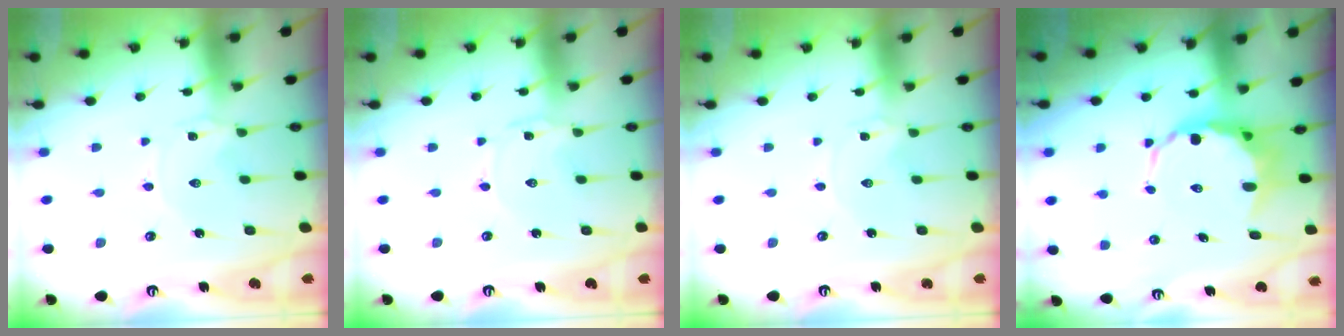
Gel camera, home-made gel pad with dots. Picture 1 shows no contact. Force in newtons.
{"total": 0.6, "press": 0.6, "slide": 0.1}
{"total": 0.0}
{"total": 7.5, "press": 7.3, "slide": 2.0}